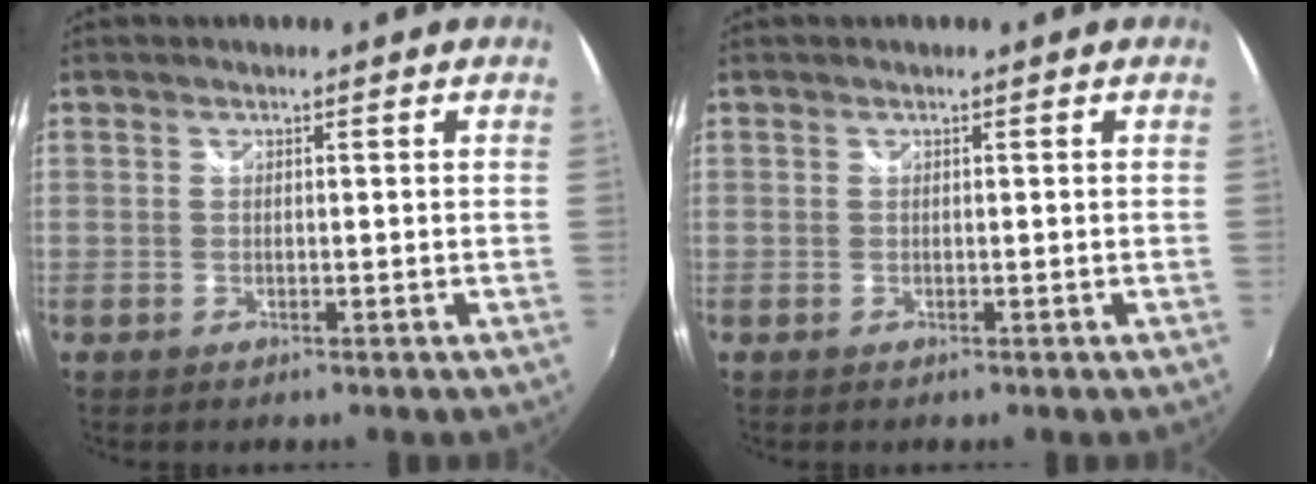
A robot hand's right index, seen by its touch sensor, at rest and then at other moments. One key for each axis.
{"total": 0.0}